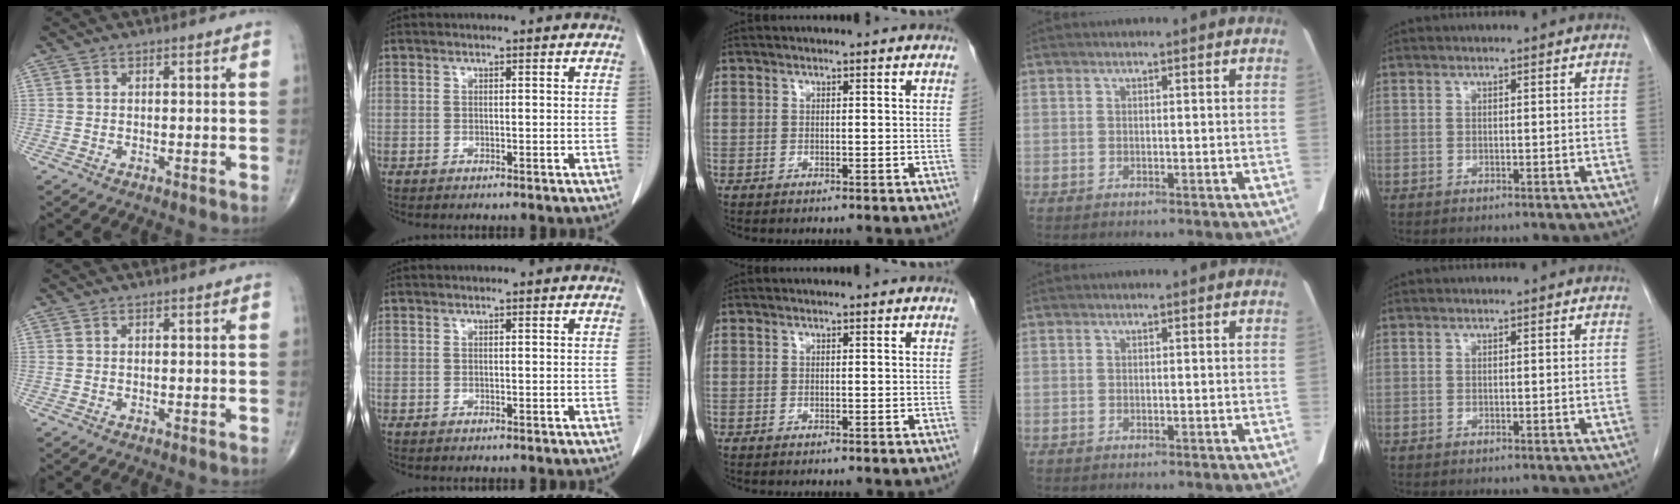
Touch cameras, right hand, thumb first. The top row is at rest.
{}